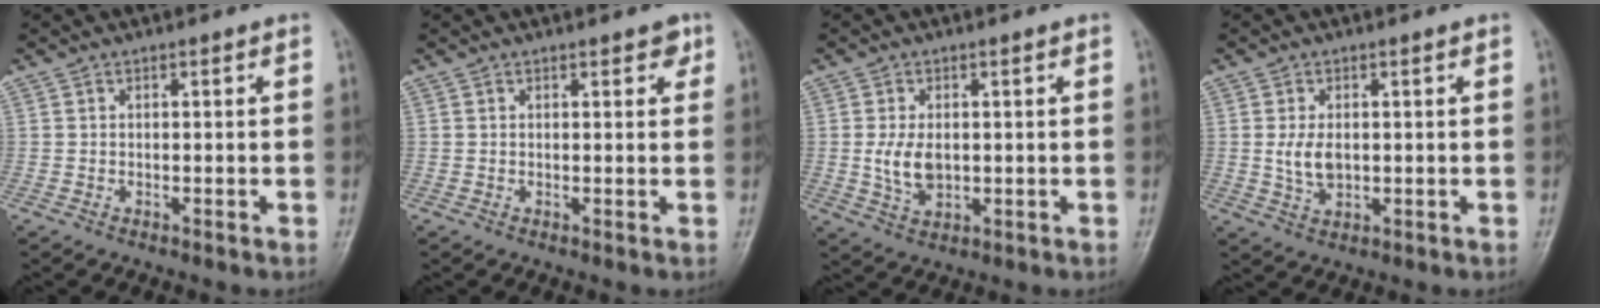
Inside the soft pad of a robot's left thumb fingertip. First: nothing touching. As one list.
[{"total": 2.1, "force": [1.3, 1.1, 1.3], "torque": [-0.003, -0.003, 0.011]}, {"total": 5.5, "force": [0.2, 3.4, 4.3], "torque": [-0.081, -0.007, 0.011]}, {"total": 4.5, "force": [0.4, 2.6, 3.6], "torque": [-0.066, -0.007, 0.013]}]